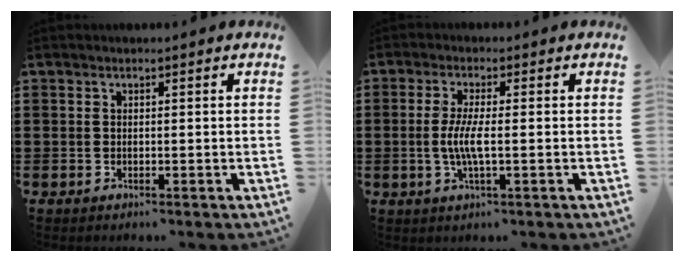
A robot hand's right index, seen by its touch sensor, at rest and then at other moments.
{"total": 4.6, "force": [-0.7, 0.5, 4.5], "torque": [-0.102, -0.011, -0.021]}